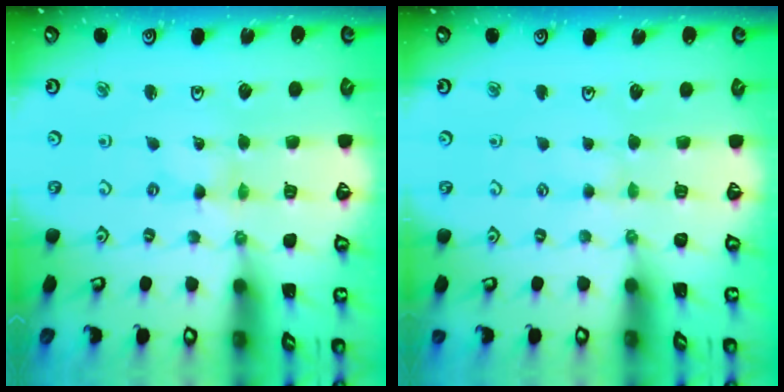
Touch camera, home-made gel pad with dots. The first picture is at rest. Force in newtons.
{"total": 1.8, "press": 1.7, "slide": 0.3}